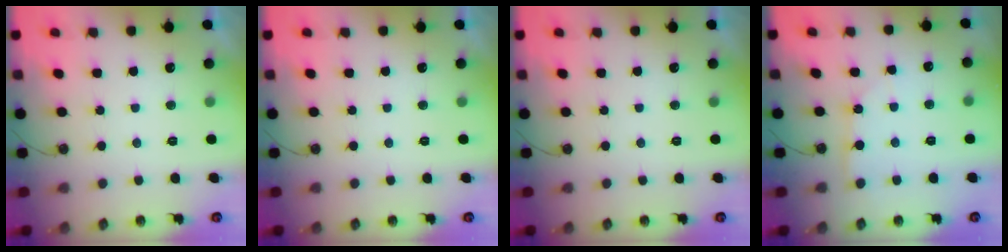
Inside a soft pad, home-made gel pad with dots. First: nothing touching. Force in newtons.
{"total": 0.0}
{"total": 0.0}
{"total": 3.2, "press": 3.2, "slide": 0.4}